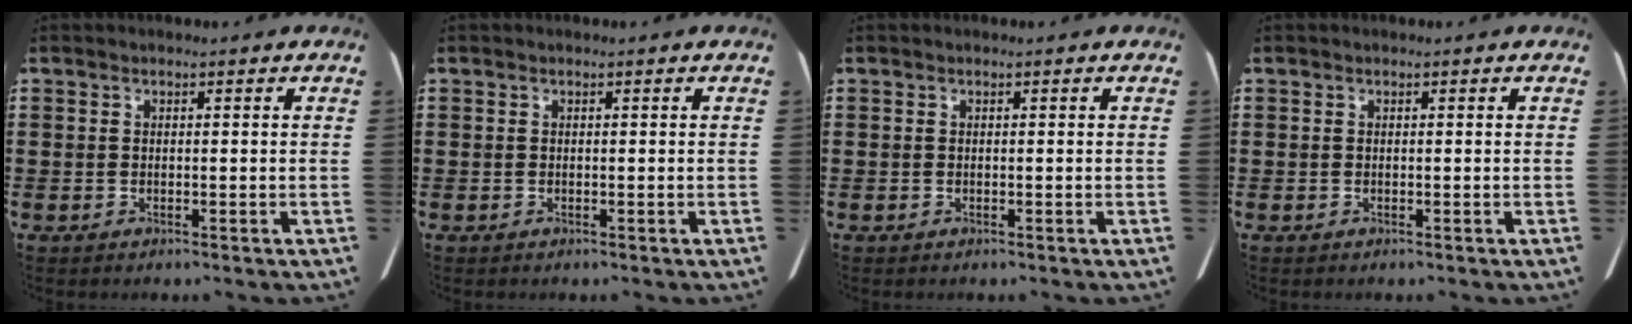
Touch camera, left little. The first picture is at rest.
{"total": 0.0}
{"total": 0.0}
{"total": 0.0}